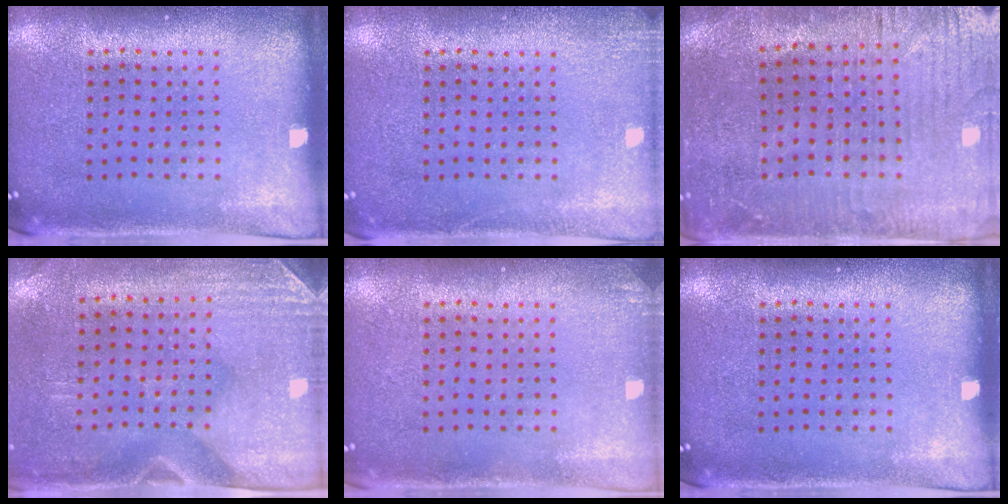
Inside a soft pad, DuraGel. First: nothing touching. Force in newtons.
{"total": 1.7, "press": 1.7, "slide": 0.3}
{"total": 1.4, "press": 1.3, "slide": 0.5}
{"total": 2.9, "press": 2.5, "slide": 1.5}
{"total": 0.9, "press": 0.9, "slide": 0.2}
{"total": 0.0}